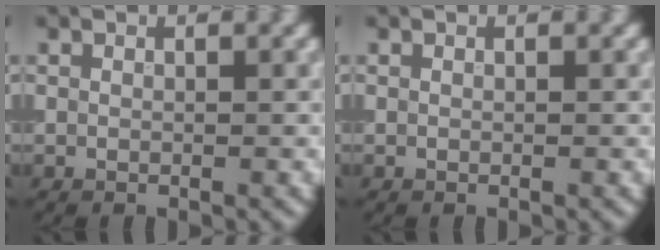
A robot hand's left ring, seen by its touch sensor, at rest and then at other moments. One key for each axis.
{"total": 0.0}